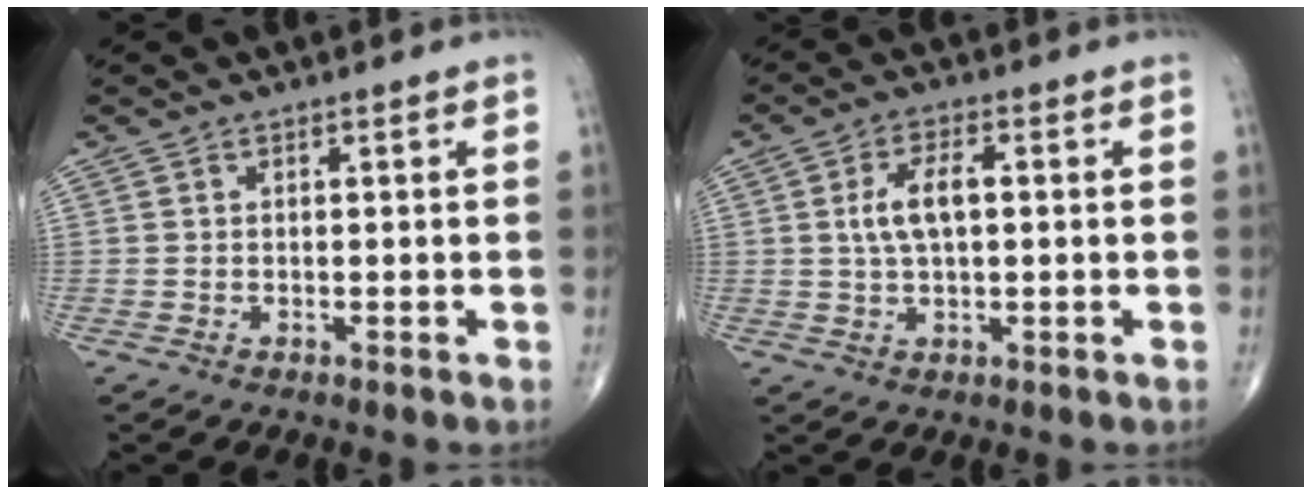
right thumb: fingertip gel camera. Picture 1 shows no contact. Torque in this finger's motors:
{"motor_torque": [0.03, 0.03, 0.84, 0.20, 0.24]}